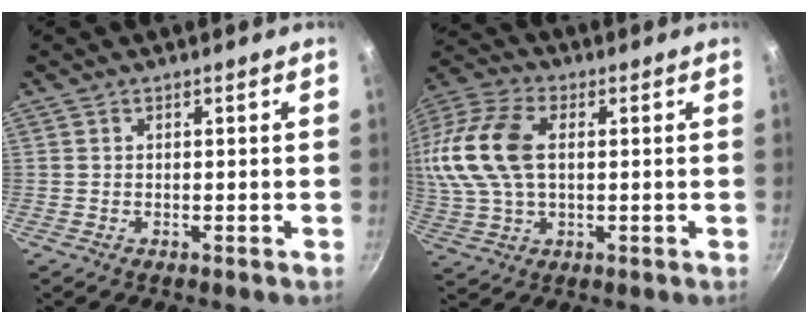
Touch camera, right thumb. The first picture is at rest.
{"total": 18.0, "force": [2.5, 11.1, 14.0], "torque": [-0.301, 0.023, 0.036]}